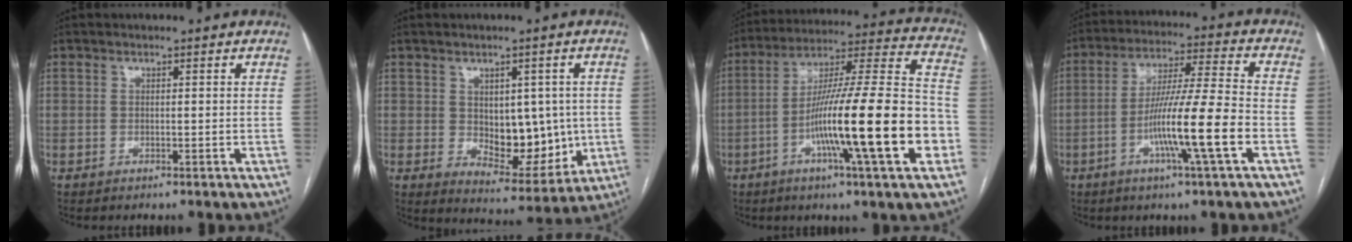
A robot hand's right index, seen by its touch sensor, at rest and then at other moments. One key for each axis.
{"total": 10.6, "fx": 0.0, "fy": 5.8, "fz": 8.8, "tx": -0.115, "ty": -0.004, "tz": 0.021}
{"total": 22.9, "fx": -6.9, "fy": 0.6, "fz": 21.8, "tx": -0.336, "ty": -0.008, "tz": -0.118}
{"total": 13.1, "fx": -4.3, "fy": -1.0, "fz": 12.3, "tx": -0.222, "ty": -0.005, "tz": -0.082}